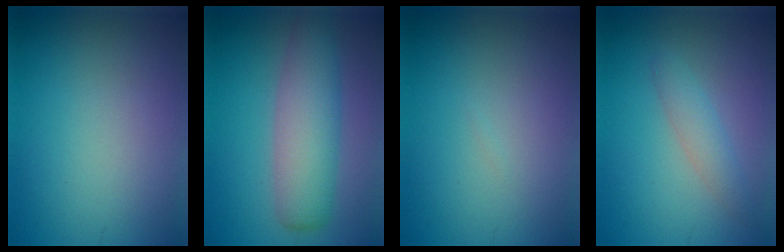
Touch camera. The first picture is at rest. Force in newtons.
{"total": 6.1, "press": 6.1, "slide": 0.3}
{"total": 0.0}
{"total": 2.0, "press": 2.0, "slide": 0.1}